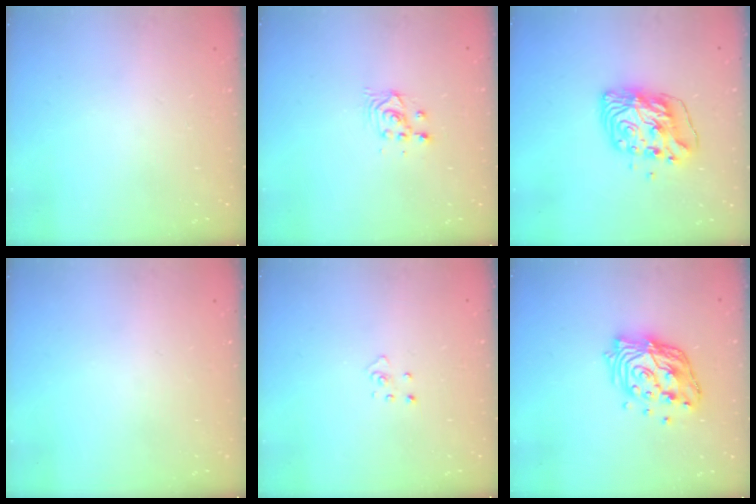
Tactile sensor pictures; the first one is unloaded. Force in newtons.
{"total": 2.9, "press": 2.9, "slide": 0.1}
{"total": 10.5, "press": 10.4, "slide": 1.7}
{"total": 0.0}
{"total": 2.9, "press": 2.9, "slide": 0.2}
{"total": 14.8, "press": 14.7, "slide": 1.5}